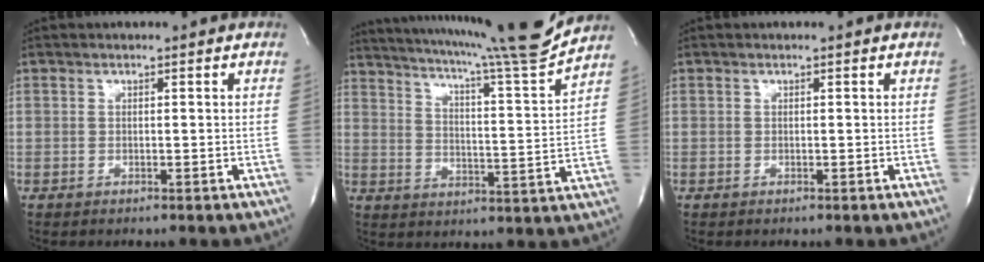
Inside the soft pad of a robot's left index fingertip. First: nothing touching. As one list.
[{"total": 17.4, "force": [15.8, -1.8, 7.2], "torque": [-0.127, -0.054, 0.220]}, {"total": 0.0}]